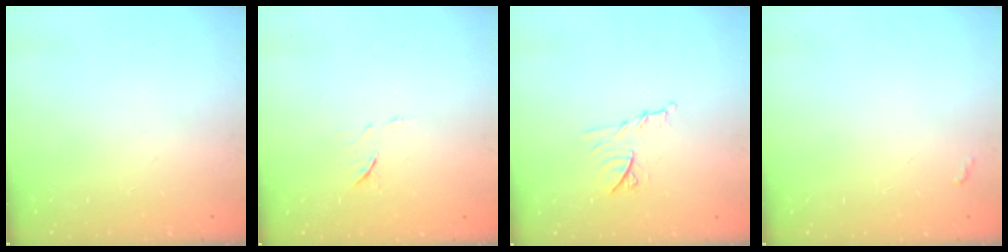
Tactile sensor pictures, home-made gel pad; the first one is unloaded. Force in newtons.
{"total": 6.7, "press": 6.6, "slide": 1.1}
{"total": 9.4, "press": 9.4, "slide": 0.1}
{"total": 2.8, "press": 2.8, "slide": 0.4}